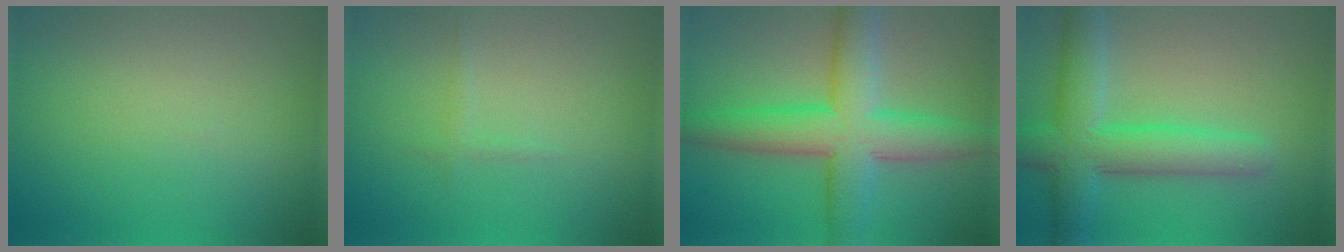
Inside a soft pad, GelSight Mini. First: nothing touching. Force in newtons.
{"total": 0.7, "press": 0.7, "slide": 0.1}
{"total": 8.3, "press": 8.3, "slide": 0.1}
{"total": 6.6, "press": 6.6, "slide": 0.1}